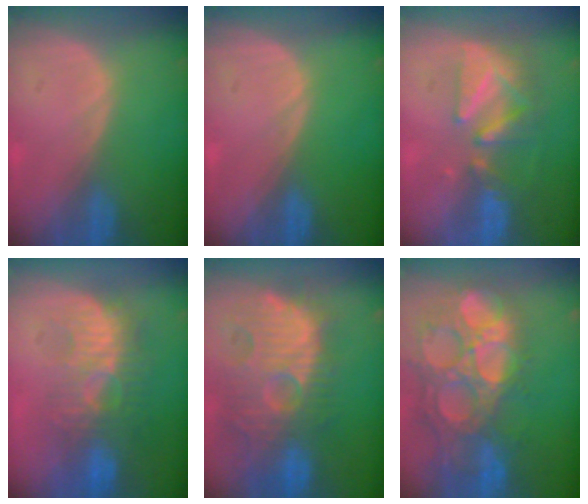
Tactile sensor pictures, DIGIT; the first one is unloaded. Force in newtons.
{"total": 0.0}
{"total": 8.4, "press": 7.7, "slide": 3.5}
{"total": 9.4, "press": 8.9, "slide": 3.0}
{"total": 13.4, "press": 12.4, "slide": 5.0}
{"total": 15.4, "press": 12.8, "slide": 8.6}